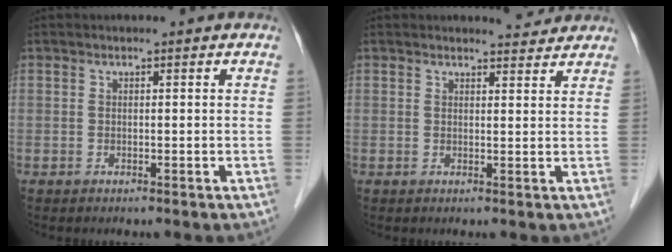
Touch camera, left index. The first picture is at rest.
{"total": 2.7, "force": [2.7, 0.4, -0.1], "torque": [-0.006, -0.006, 0.030]}